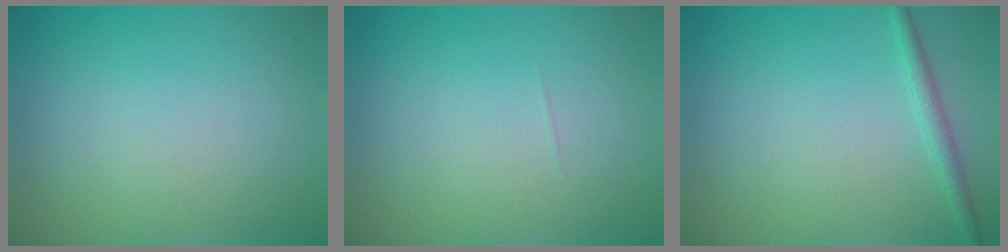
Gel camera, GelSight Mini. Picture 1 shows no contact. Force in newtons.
{"total": 0.0}
{"total": 1.5, "press": 1.5, "slide": 0.1}